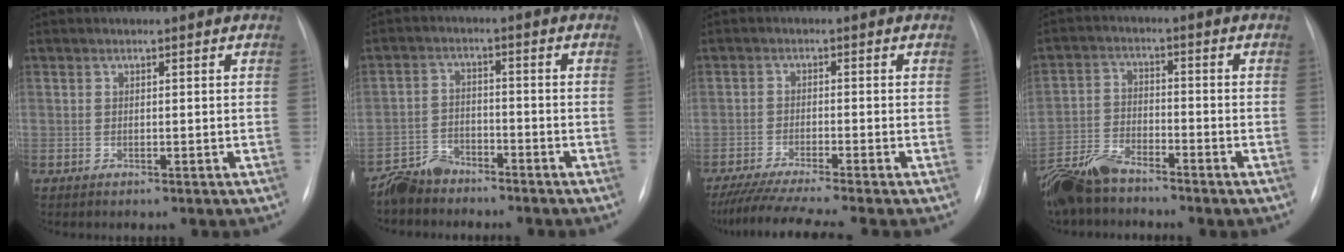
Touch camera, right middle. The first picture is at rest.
{"total": 4.8, "force": [-4.5, 1.7, 0.3], "torque": [-0.010, -0.007, -0.088]}
{"total": 10.4, "force": [-8.9, -1.2, 5.4], "torque": [-0.078, -0.026, -0.141]}
{"total": 8.7, "force": [-7.4, 2.5, 3.9], "torque": [-0.085, -0.016, -0.142]}